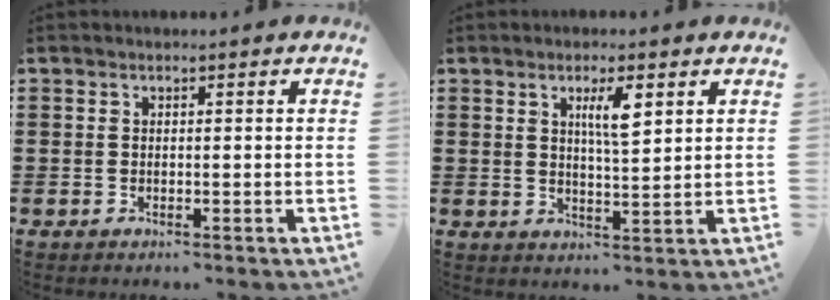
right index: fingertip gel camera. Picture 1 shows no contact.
{"total": 4.5, "force": [2.0, 0.9, 3.9], "torque": [-0.074, 0.004, 0.029]}